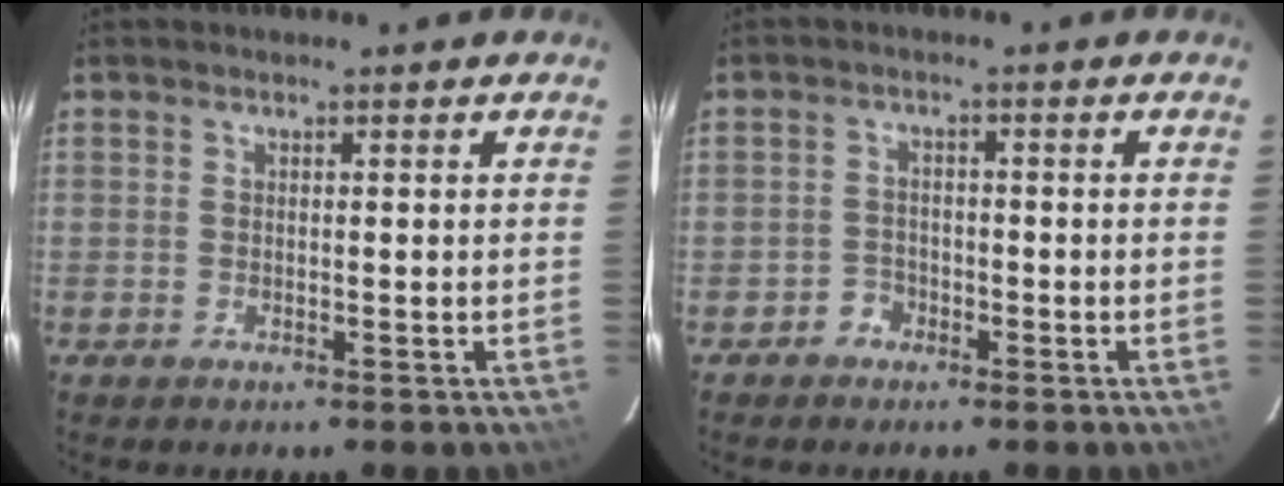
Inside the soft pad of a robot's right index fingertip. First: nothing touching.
{"total": 2.7, "force": [-1.7, 2.1, -0.1], "torque": [-0.001, 0.011, -0.030]}